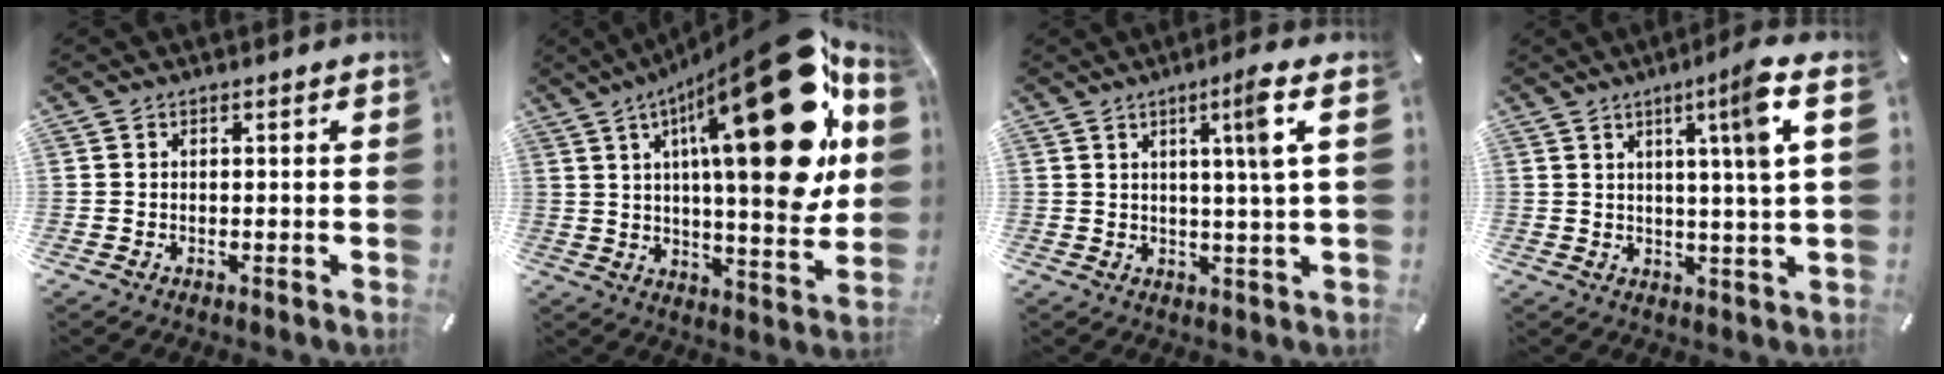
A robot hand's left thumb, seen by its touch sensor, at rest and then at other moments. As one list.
[{"total": 35.3, "force": [12.0, 12.0, 30.9], "torque": [-0.463, -0.085, 0.187]}, {"total": 7.5, "force": [3.0, -0.7, 6.9], "torque": [-0.116, -0.010, 0.039]}, {"total": 8.9, "force": [3.8, -0.9, 8.0], "torque": [-0.128, -0.015, 0.052]}]